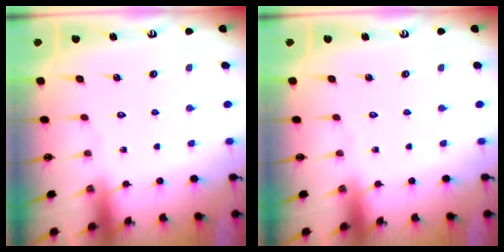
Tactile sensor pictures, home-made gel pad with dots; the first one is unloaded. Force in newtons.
{"total": 0.0}